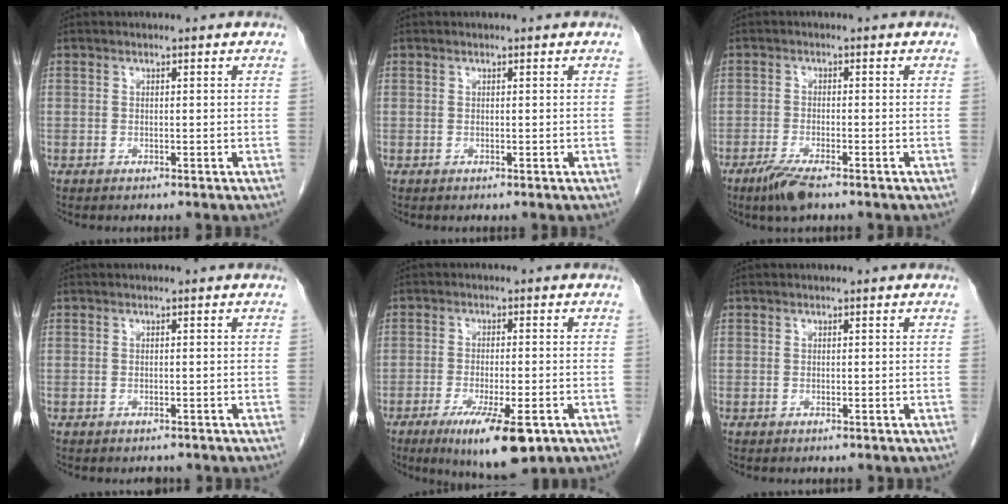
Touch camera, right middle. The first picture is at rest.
{"total": 0.0}
{"total": 4.4, "force": [-3.1, 0.6, 3.1], "torque": [-0.067, -0.009, -0.058]}
{"total": 1.3, "force": [-1.2, 0.5, 0.1], "torque": [-0.007, -0.001, -0.015]}
{"total": 10.4, "force": [-5.8, 1.9, 8.4], "torque": [-0.134, -0.023, -0.085]}
{"total": 0.0}